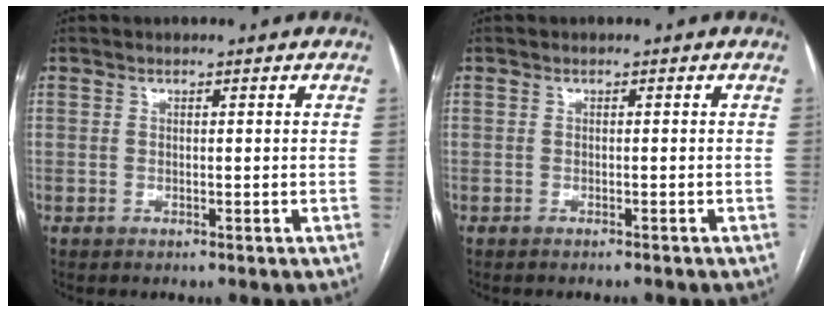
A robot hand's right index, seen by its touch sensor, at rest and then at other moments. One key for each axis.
{"total": 0.9, "fx": -0.9, "fy": 0.0, "fz": 0.2, "tx": -0.007, "ty": -0.002, "tz": -0.012}